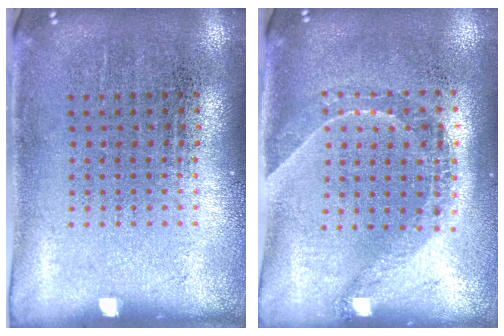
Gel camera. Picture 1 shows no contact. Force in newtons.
{"total": 1.6, "press": 1.3, "slide": 1.0}